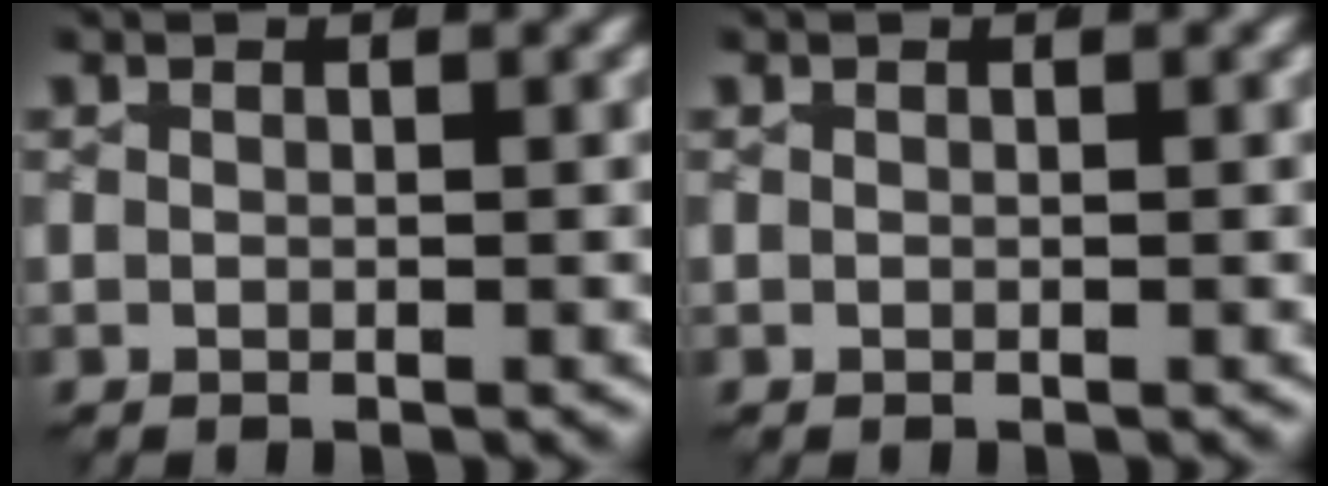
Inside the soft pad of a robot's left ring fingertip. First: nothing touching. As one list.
[{"total": 0.0}]